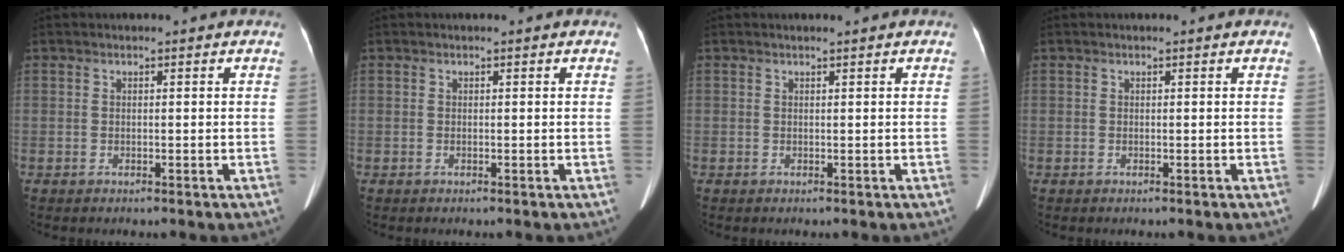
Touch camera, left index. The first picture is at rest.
{"total": 0.0}
{"total": 0.0}
{"total": 0.0}